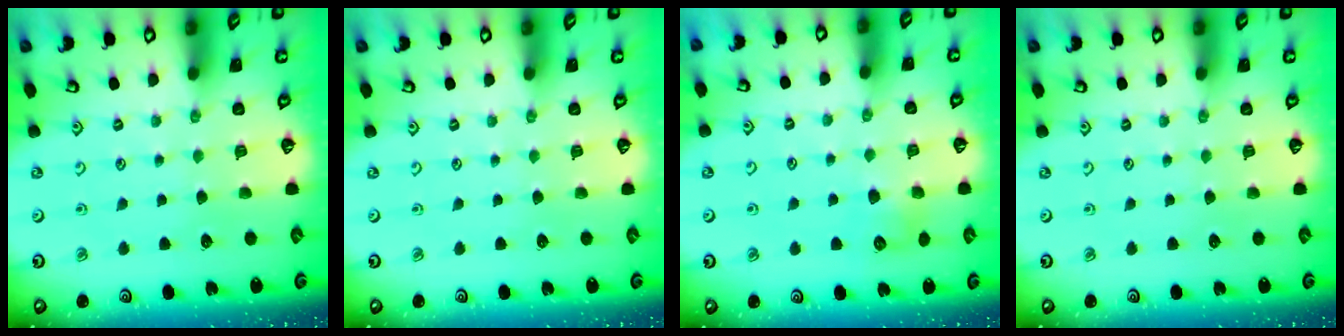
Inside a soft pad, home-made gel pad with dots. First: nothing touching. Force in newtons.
{"total": 0.0}
{"total": 5.7, "press": 5.7, "slide": 0.6}
{"total": 0.0}